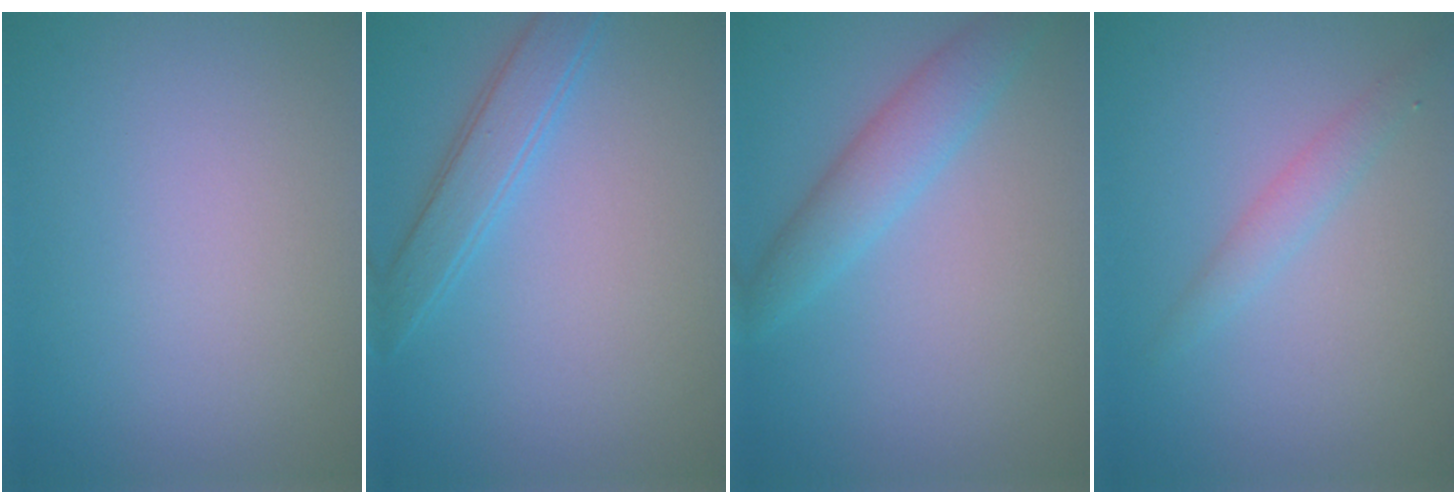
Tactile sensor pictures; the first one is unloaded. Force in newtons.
{"total": 2.8, "press": 2.8, "slide": 0.1}
{"total": 3.5, "press": 3.5, "slide": 0.1}
{"total": 1.7, "press": 1.7, "slide": 0.0}